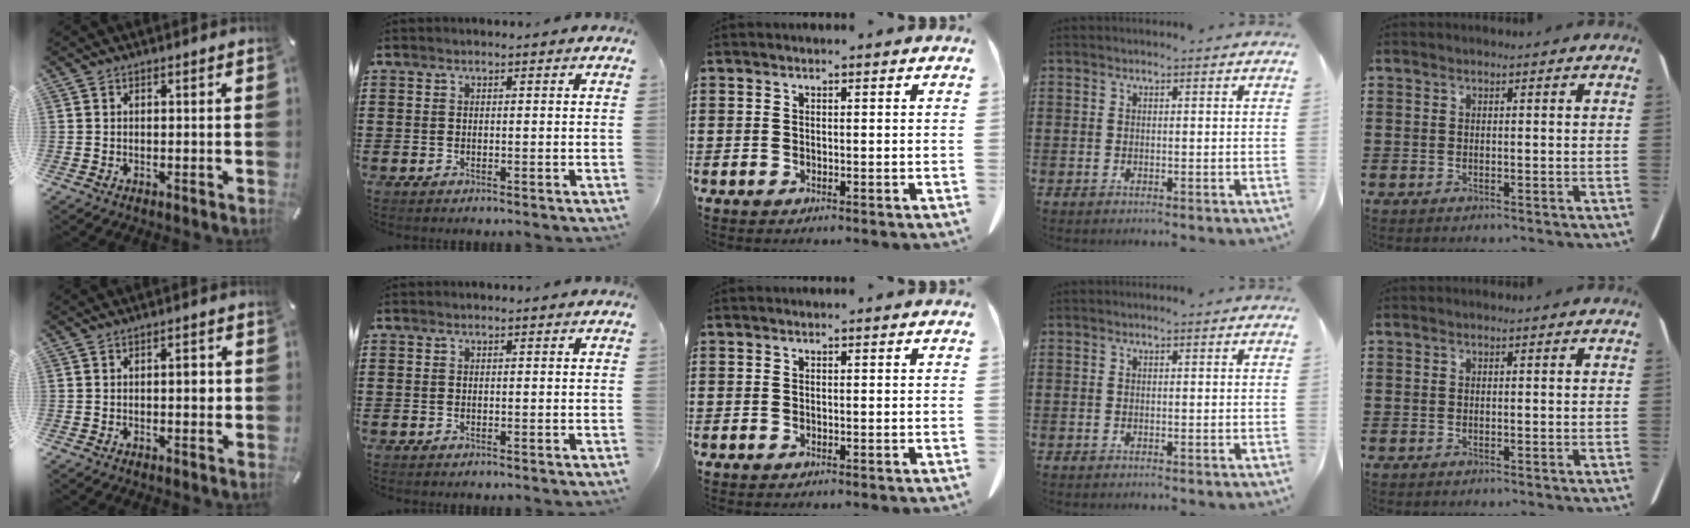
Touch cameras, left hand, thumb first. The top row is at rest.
{"thumb": {"total": 1.3, "force": [-0.2, 0.6, 1.1], "torque": [-0.022, 0.004, -0.006]}}